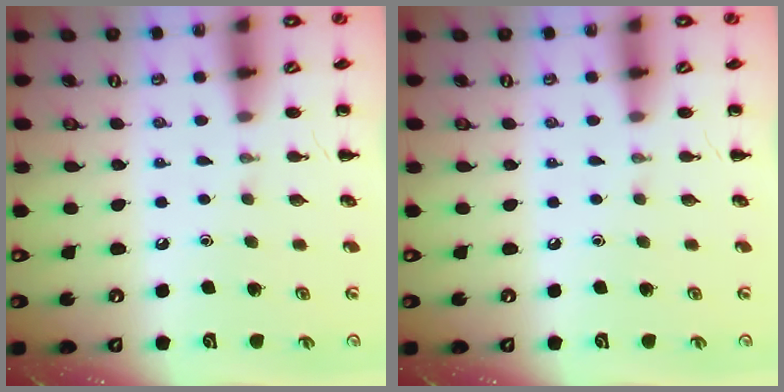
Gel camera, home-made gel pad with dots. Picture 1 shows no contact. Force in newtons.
{"total": 0.0}